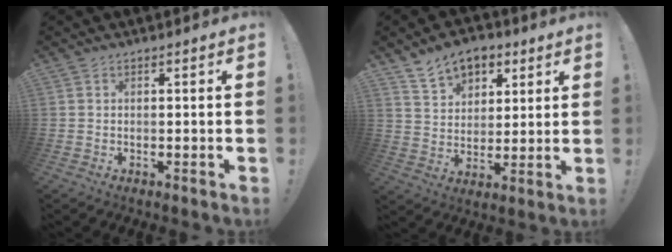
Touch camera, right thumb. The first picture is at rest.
{"total": 11.3, "force": [7.3, 7.4, 4.5], "torque": [-0.070, -0.038, 0.140]}